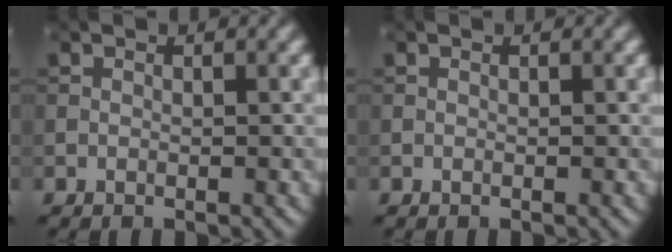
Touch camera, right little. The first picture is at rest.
{"total": 0.0}